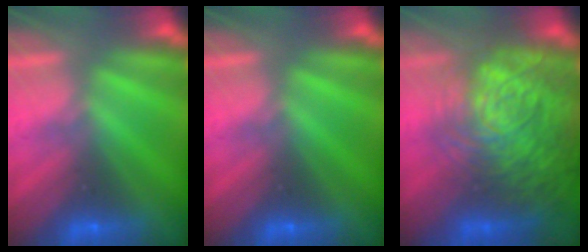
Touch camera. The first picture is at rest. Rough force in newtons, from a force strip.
{"total": 0.0}
{"total": 7.6}